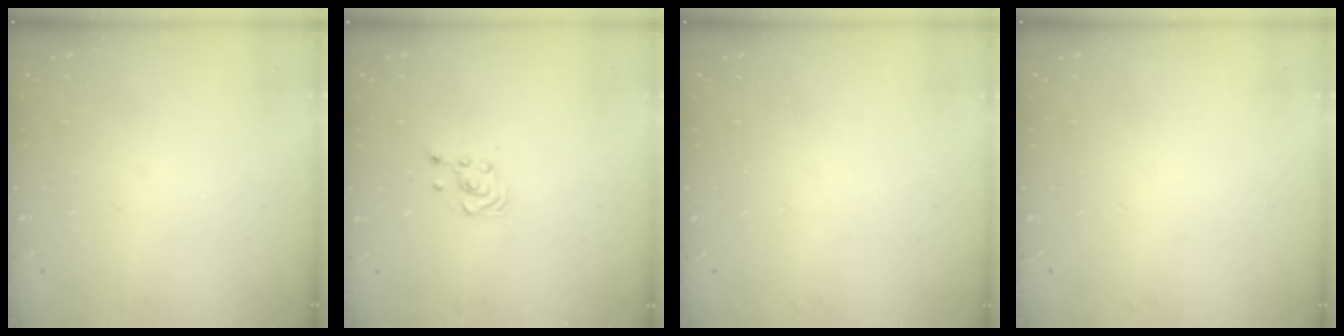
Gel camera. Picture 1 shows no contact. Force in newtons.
{"total": 3.6, "press": 3.5, "slide": 0.8}
{"total": 0.0}
{"total": 0.0}